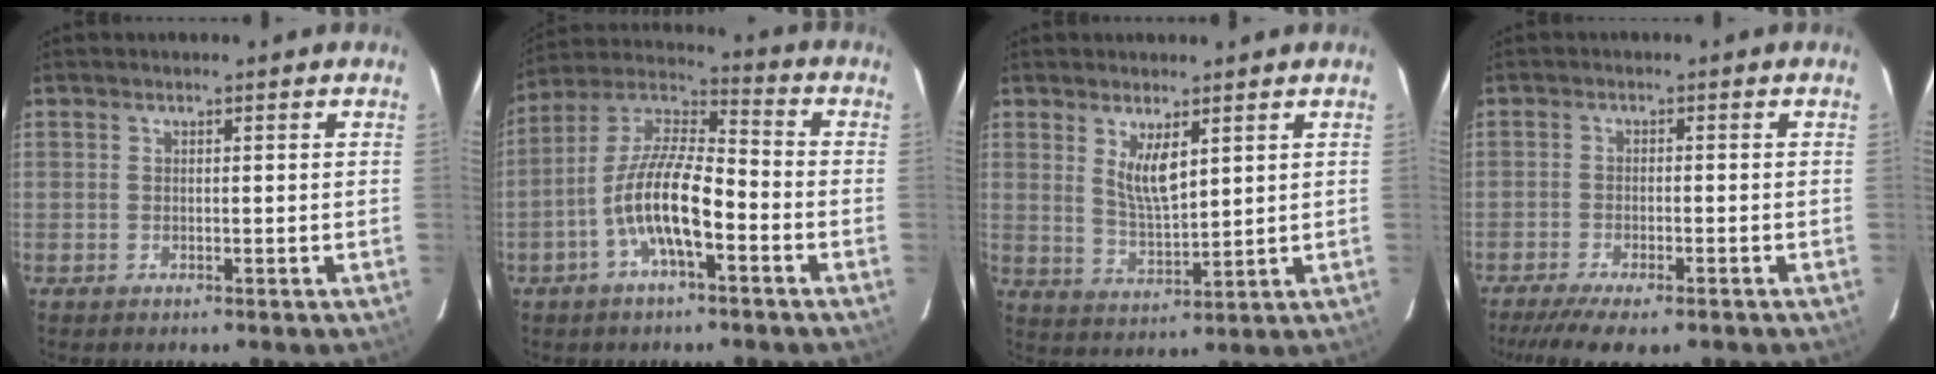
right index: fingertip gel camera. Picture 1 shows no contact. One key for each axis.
{"total": 12.4, "fx": -5.0, "fy": 3.8, "fz": 10.8, "tx": -0.218, "ty": 0.002, "tz": -0.096}
{"total": 6.1, "fx": 2.8, "fy": 2.0, "fz": 5.1, "tx": -0.092, "ty": -0.013, "tz": 0.059}
{"total": 9.0, "fx": -7.0, "fy": 2.0, "fz": 5.3, "tx": -0.125, "ty": -0.032, "tz": -0.116}